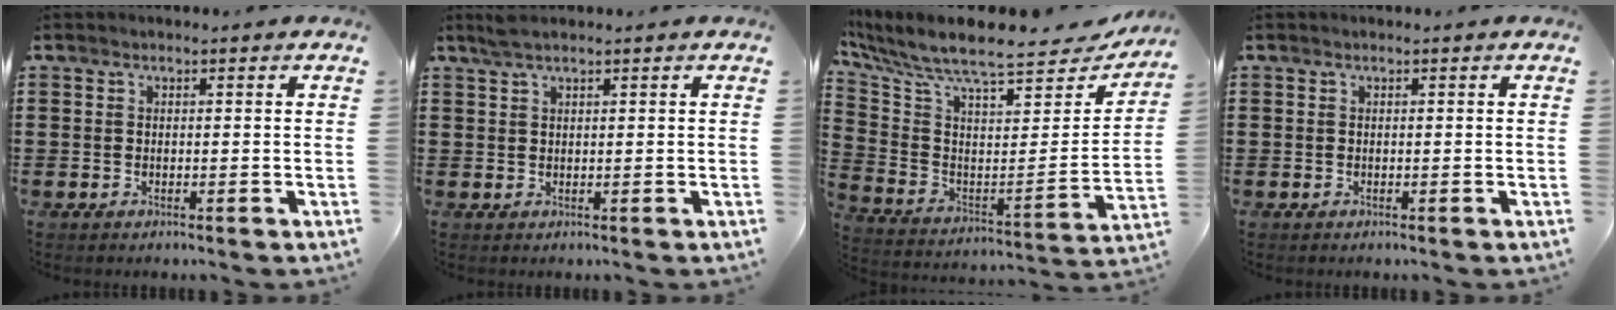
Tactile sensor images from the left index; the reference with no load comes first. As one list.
[{"total": 1.9, "force": [1.4, 0.2, 1.3], "torque": [-0.027, 0.002, 0.025]}, {"total": 8.6, "force": [7.3, 1.4, 4.4], "torque": [-0.115, -0.067, 0.118]}, {"total": 0.0}]